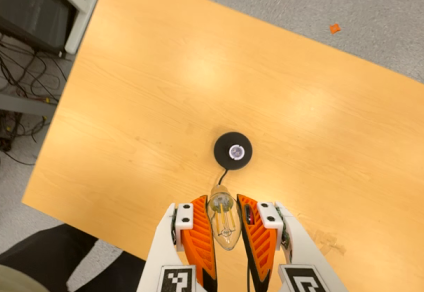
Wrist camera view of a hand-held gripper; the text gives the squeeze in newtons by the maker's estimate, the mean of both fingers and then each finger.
{"total": 20.9, "left": 23.5, "right": 18.3}